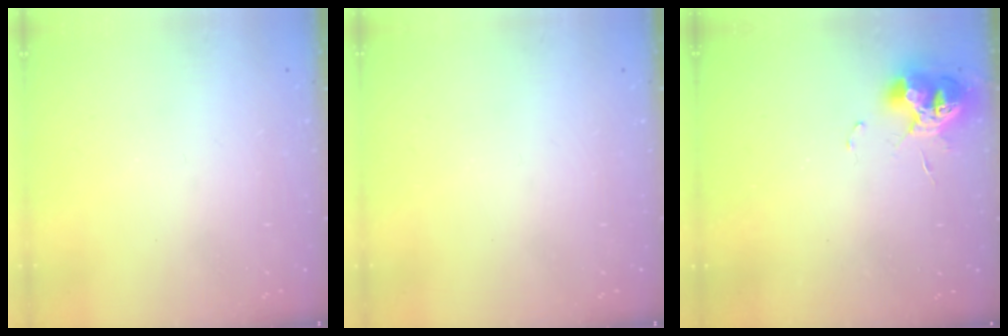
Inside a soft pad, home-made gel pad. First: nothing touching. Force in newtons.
{"total": 0.0}
{"total": 10.0, "press": 9.9, "slide": 0.9}